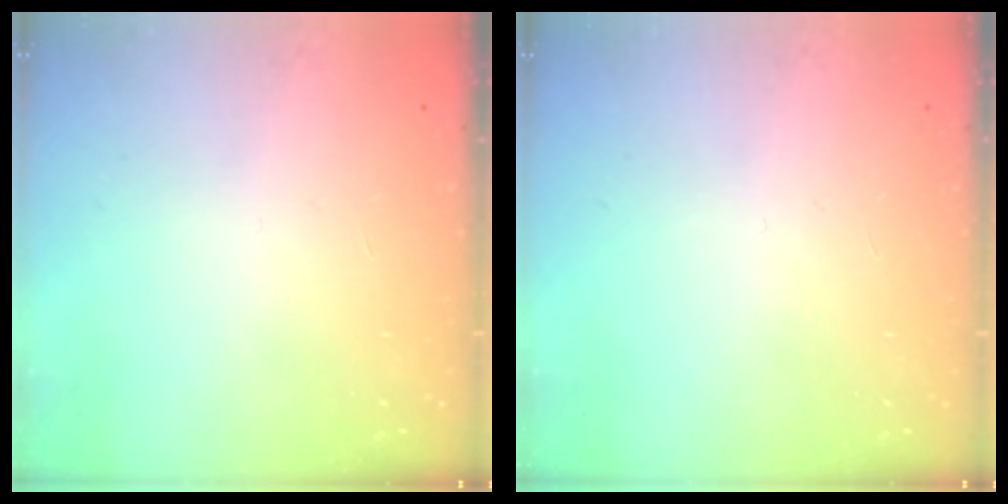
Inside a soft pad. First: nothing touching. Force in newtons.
{"total": 0.0}